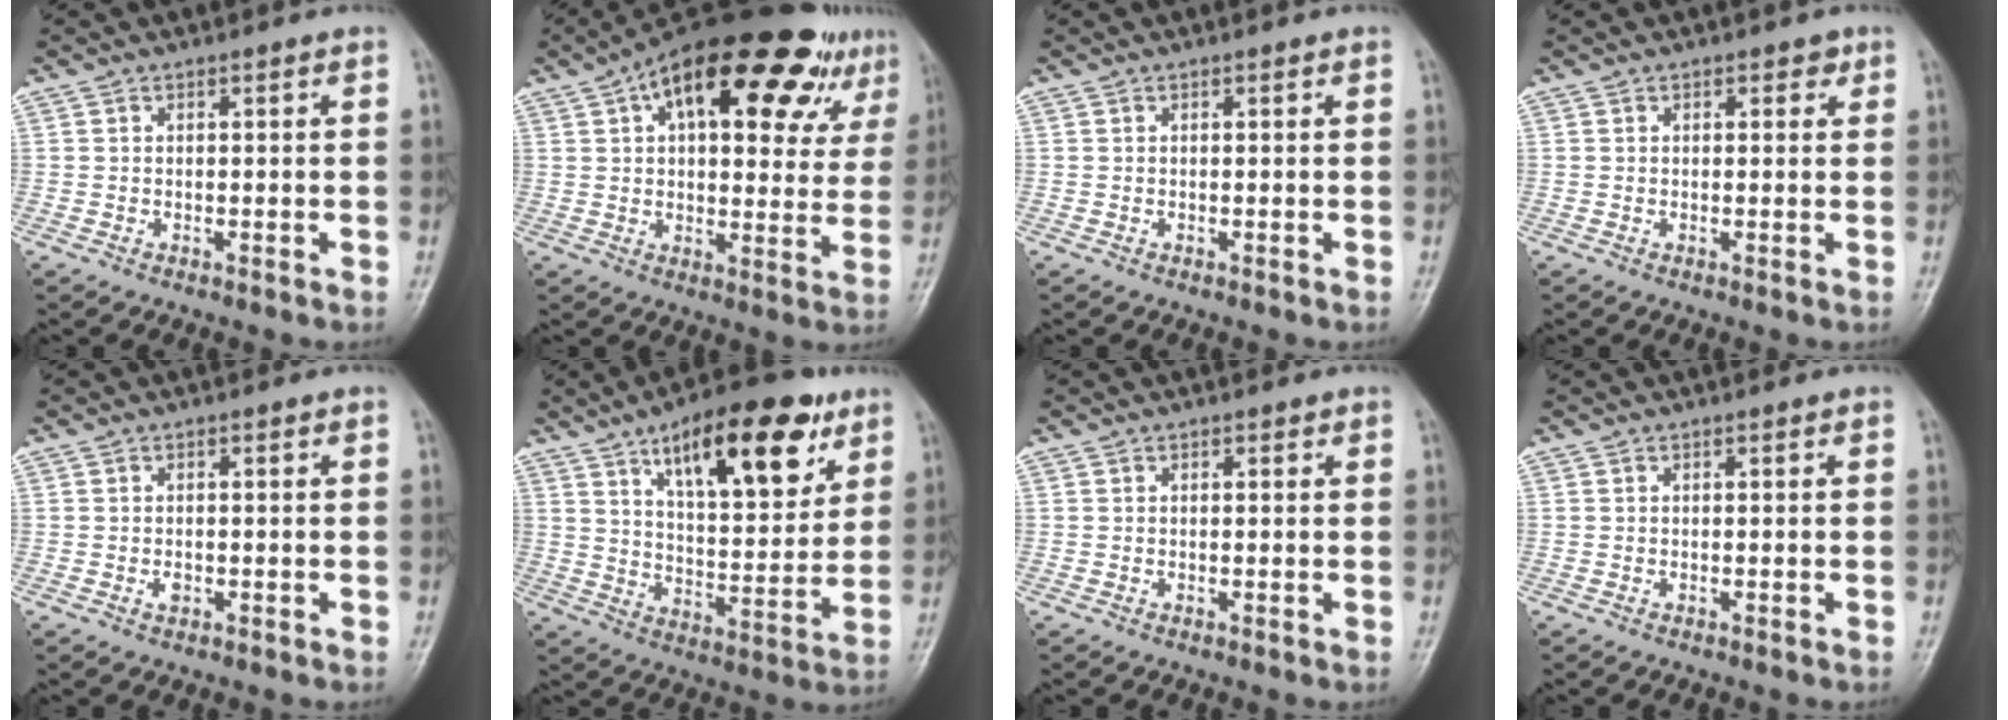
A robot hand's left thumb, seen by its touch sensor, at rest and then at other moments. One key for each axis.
{"total": 27.0, "fx": 13.3, "fy": 11.4, "fz": 20.4, "tx": -0.270, "ty": 0.018, "tz": 0.188}
{"total": 0.0}
{"total": 1.6, "fx": 0.8, "fy": 1.1, "fz": 0.8, "tx": 0.004, "ty": -0.001, "tz": 0.006}
{"total": 1.2, "fx": -0.3, "fy": 0.9, "fz": 0.8, "tx": -0.009, "ty": 0.000, "tz": -0.004}
{"total": 20.7, "fx": 11.0, "fy": 8.2, "fz": 15.5, "tx": -0.192, "ty": -0.040, "tz": 0.173}
{"total": 0.8, "fx": 0.5, "fy": 0.5, "fz": 0.5, "tx": -0.001, "ty": -0.001, "tz": 0.003}
{"total": 0.0}